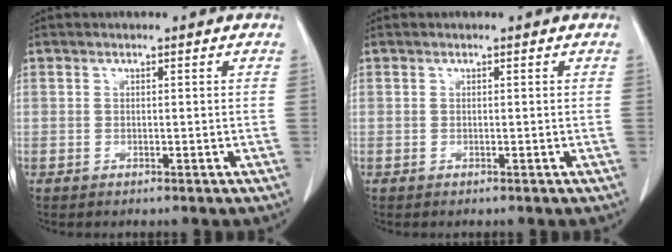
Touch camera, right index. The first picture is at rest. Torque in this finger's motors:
{"motor_torque": [0.00, 0.00, 0.00, 0.00]}